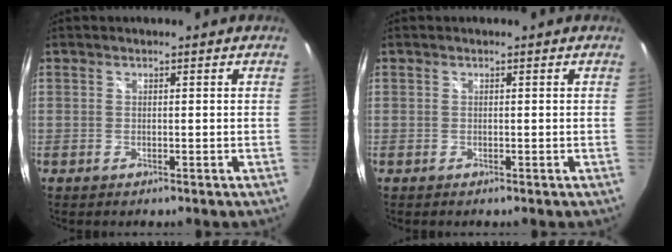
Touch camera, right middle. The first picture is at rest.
{"total": 0.0}